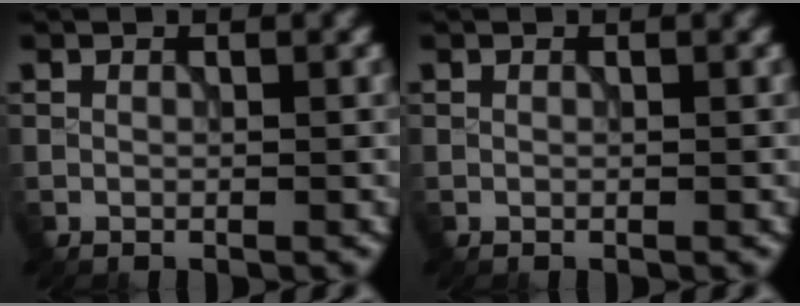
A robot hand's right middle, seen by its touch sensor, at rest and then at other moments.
{"total": 0.0}